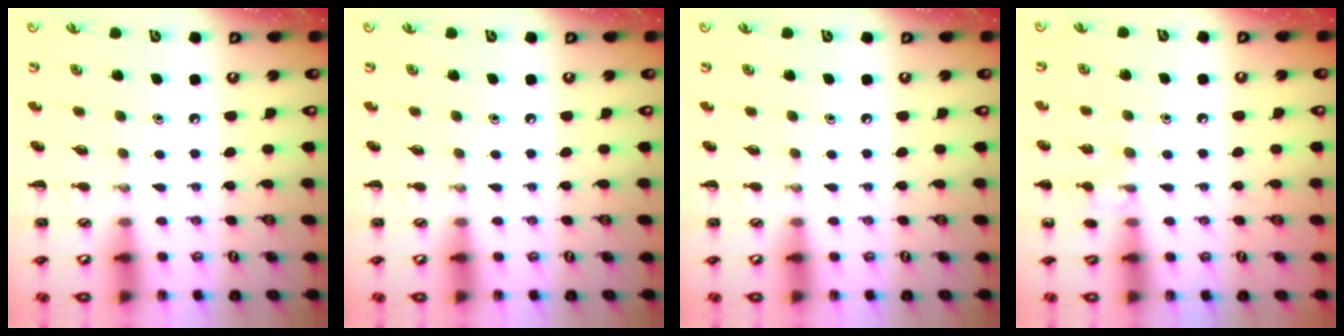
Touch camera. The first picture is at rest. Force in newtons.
{"total": 0.0}
{"total": 0.0}
{"total": 7.4, "press": 7.0, "slide": 2.3}